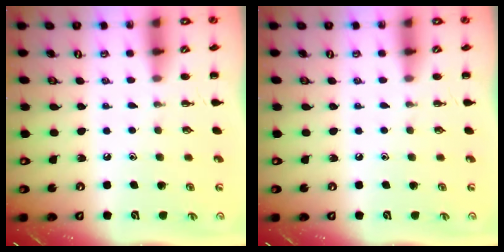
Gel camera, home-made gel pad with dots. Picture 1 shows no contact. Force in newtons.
{"total": 0.0}